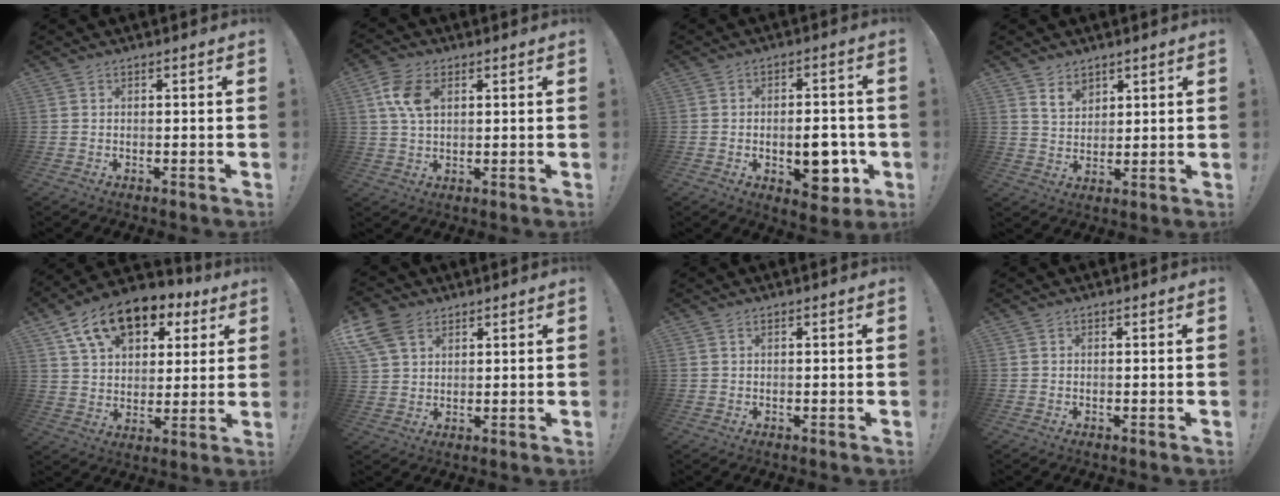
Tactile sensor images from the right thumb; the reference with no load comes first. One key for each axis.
{"total": 8.9, "fx": 3.0, "fy": 5.5, "fz": 6.4, "tx": -0.130, "ty": -0.001, "tz": 0.054}
{"total": 11.0, "fx": -3.6, "fy": 6.4, "fz": 8.2, "tx": -0.085, "ty": 0.015, "tz": -0.051}
{"total": 6.2, "fx": 4.4, "fy": 3.8, "fz": 2.0, "tx": -0.036, "ty": -0.022, "tz": 0.083}
{"total": 15.8, "fx": 8.9, "fy": 9.8, "fz": 8.7, "tx": -0.146, "ty": -0.042, "tz": 0.164}
{"total": 10.2, "fx": 5.6, "fy": 6.7, "fz": 5.4, "tx": -0.115, "ty": -0.017, "tz": 0.111}
{"total": 0.9, "fx": 0.5, "fy": 0.5, "fz": 0.5, "tx": -0.018, "ty": 0.004, "tz": 0.011}
{"total": 0.0}